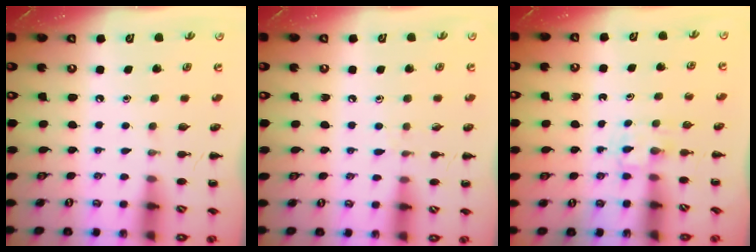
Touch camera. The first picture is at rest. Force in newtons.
{"total": 5.6, "press": 5.0, "slide": 2.4}
{"total": 2.6, "press": 2.4, "slide": 1.0}